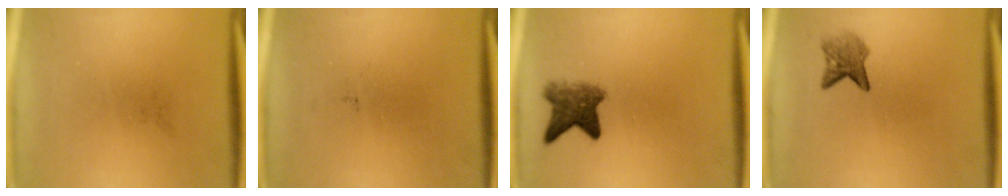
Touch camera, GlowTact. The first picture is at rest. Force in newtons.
{"total": 0.0}
{"total": 5.2}
{"total": 2.9}